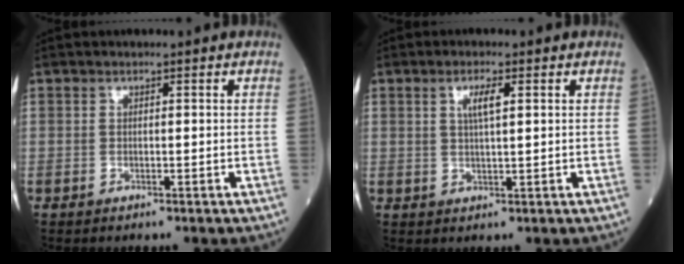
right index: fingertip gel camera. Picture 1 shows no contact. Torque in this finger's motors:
{"motor_torque": [0.11, 0.11, 0.06, 0.03]}